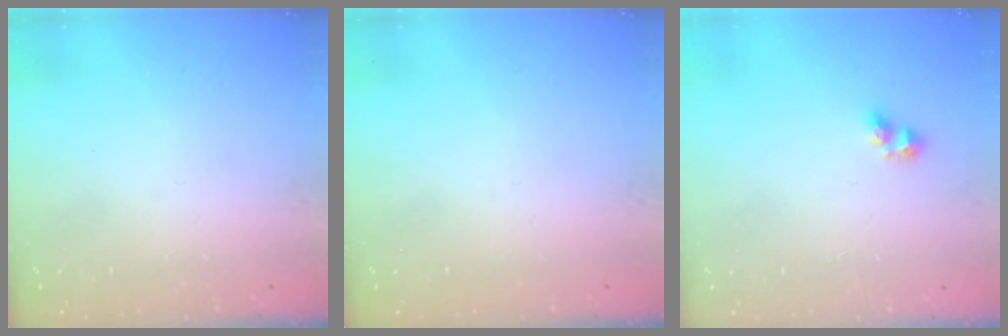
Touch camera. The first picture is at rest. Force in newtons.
{"total": 0.0}
{"total": 4.4, "press": 4.3, "slide": 0.8}